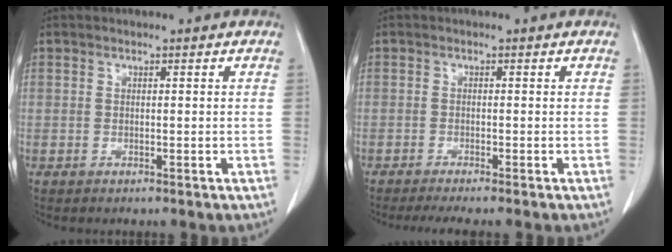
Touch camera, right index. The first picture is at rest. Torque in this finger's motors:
{"motor_torque": [0.44, -0.40, 0.16, 0.05]}